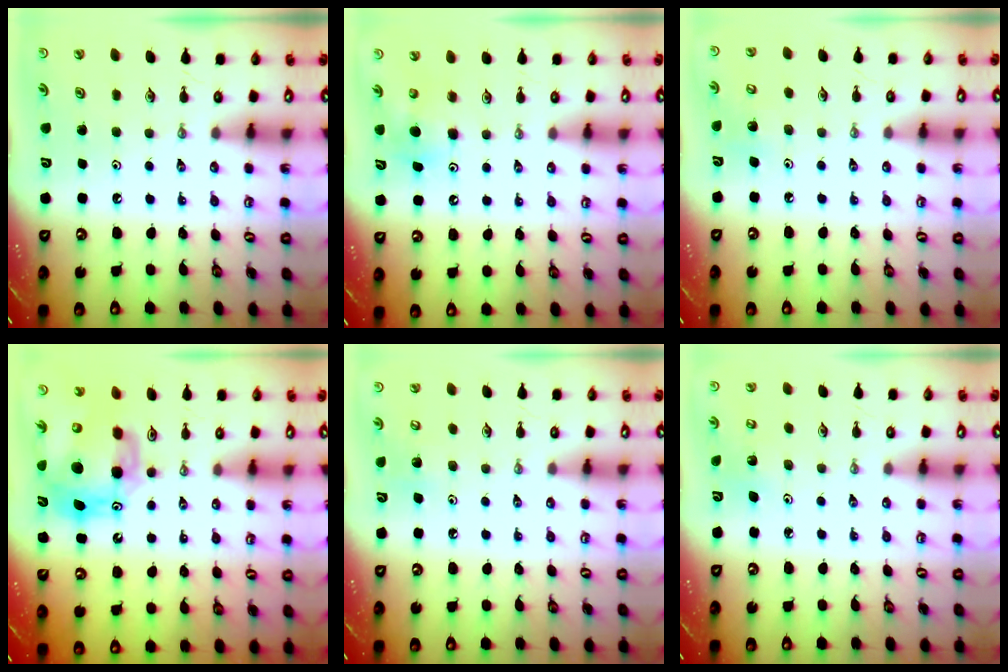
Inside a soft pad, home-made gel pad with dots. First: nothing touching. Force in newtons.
{"total": 6.3, "press": 6.2, "slide": 1.2}
{"total": 5.7, "press": 5.6, "slide": 1.1}
{"total": 13.8, "press": 13.8, "slide": 1.2}
{"total": 5.6, "press": 5.6, "slide": 0.9}
{"total": 1.8, "press": 1.8, "slide": 0.1}